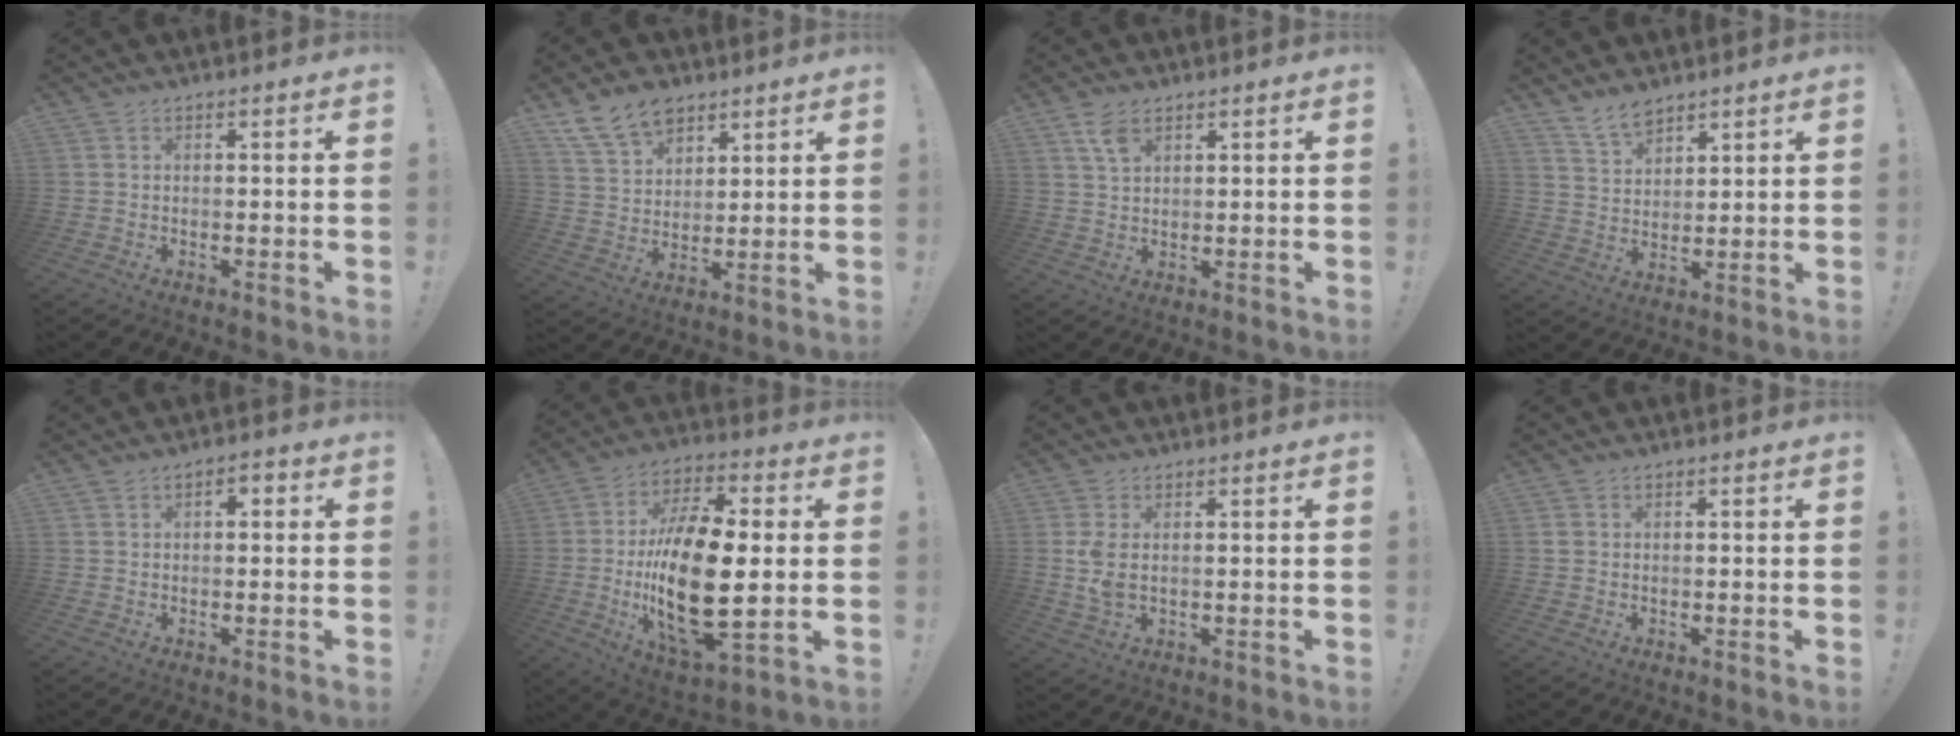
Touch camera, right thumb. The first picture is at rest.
{"total": 11.7, "force": [8.2, 7.2, 4.1], "torque": [-0.078, -0.045, 0.161]}
{"total": 4.8, "force": [2.7, 2.4, 3.1], "torque": [-0.057, -0.008, 0.051]}
{"total": 7.3, "force": [6.1, 3.2, 2.3], "torque": [-0.046, -0.034, 0.118]}
{"total": 2.3, "force": [-0.1, 1.5, 1.7], "torque": [-0.023, 0.007, -0.006]}
{"total": 23.9, "force": [-1.4, 10.6, 21.4], "torque": [-0.420, -0.007, -0.024]}
{"total": 5.0, "force": [1.0, 2.5, 4.2], "torque": [-0.081, -0.005, 0.015]}
{"total": 0.6, "force": [0.0, 0.5, 0.4], "torque": [-0.010, 0.005, 0.001]}